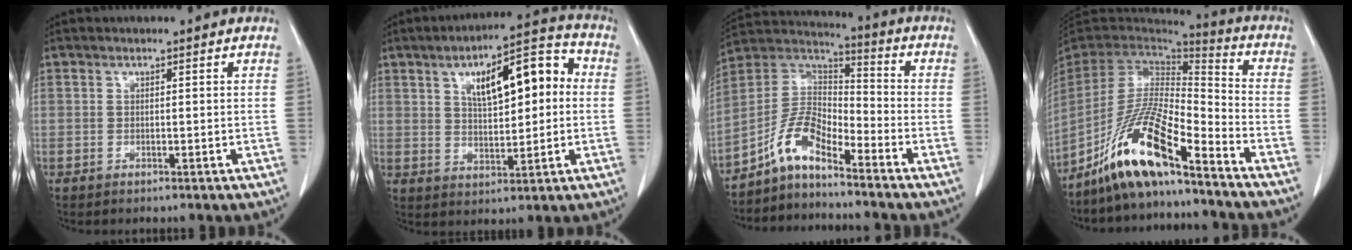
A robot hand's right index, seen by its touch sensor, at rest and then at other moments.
{"total": 12.9, "force": [2.8, 4.5, 11.7], "torque": [-0.174, 0.037, 0.046]}
{"total": 7.7, "force": [-5.9, 2.5, 4.4], "torque": [-0.099, 0.020, -0.122]}
{"total": 14.6, "force": [-10.4, 1.5, 10.1], "torque": [-0.198, -0.006, -0.194]}